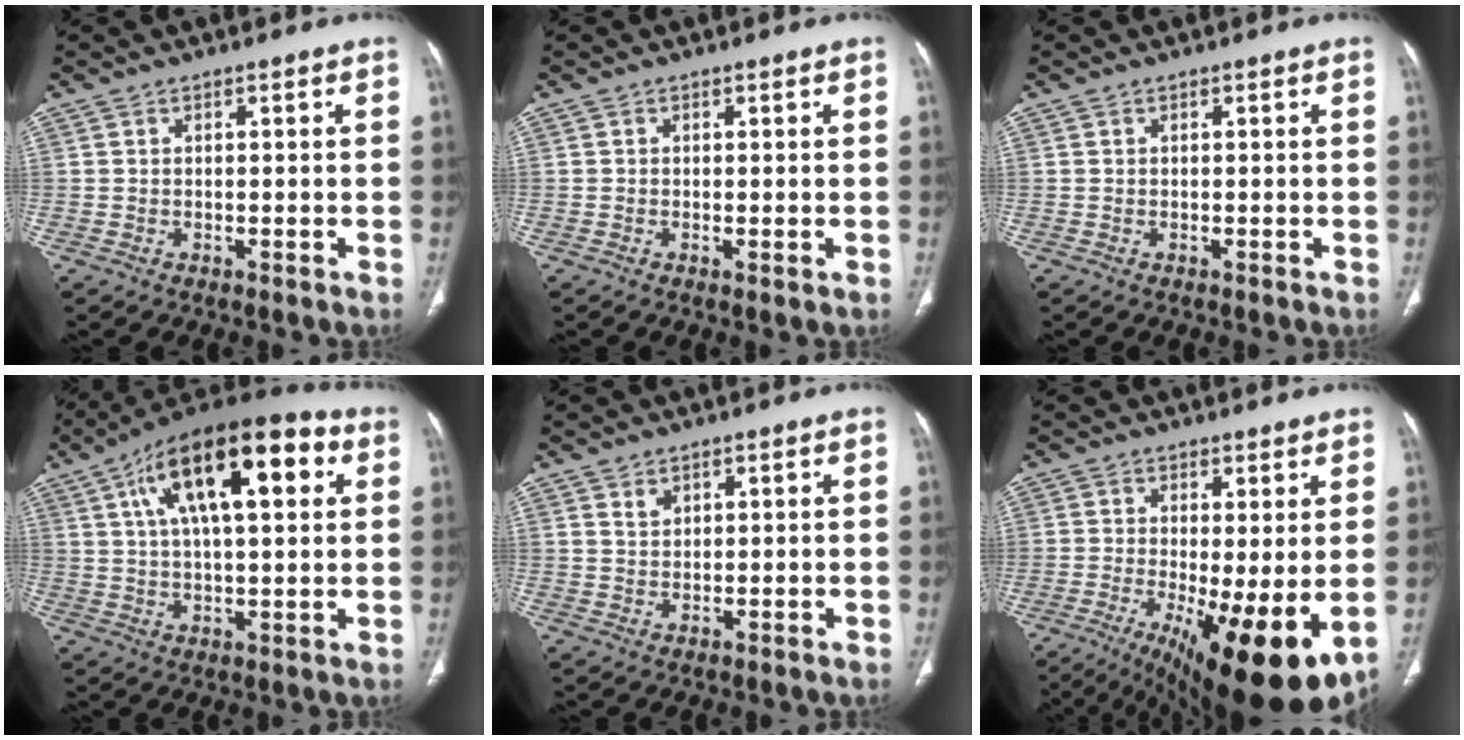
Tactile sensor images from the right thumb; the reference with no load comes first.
{"total": 0.6, "force": [-0.1, 0.1, 0.5], "torque": [-0.015, -0.003, -0.002]}
{"total": 0.0}
{"total": 22.2, "force": [7.8, 9.1, 18.7], "torque": [-0.291, 0.014, 0.121]}
{"total": 2.1, "force": [1.4, 1.4, 0.9], "torque": [-0.008, -0.010, 0.028]}
{"total": 16.3, "force": [-4.0, 5.0, 15.0], "torque": [-0.205, -0.026, -0.042]}